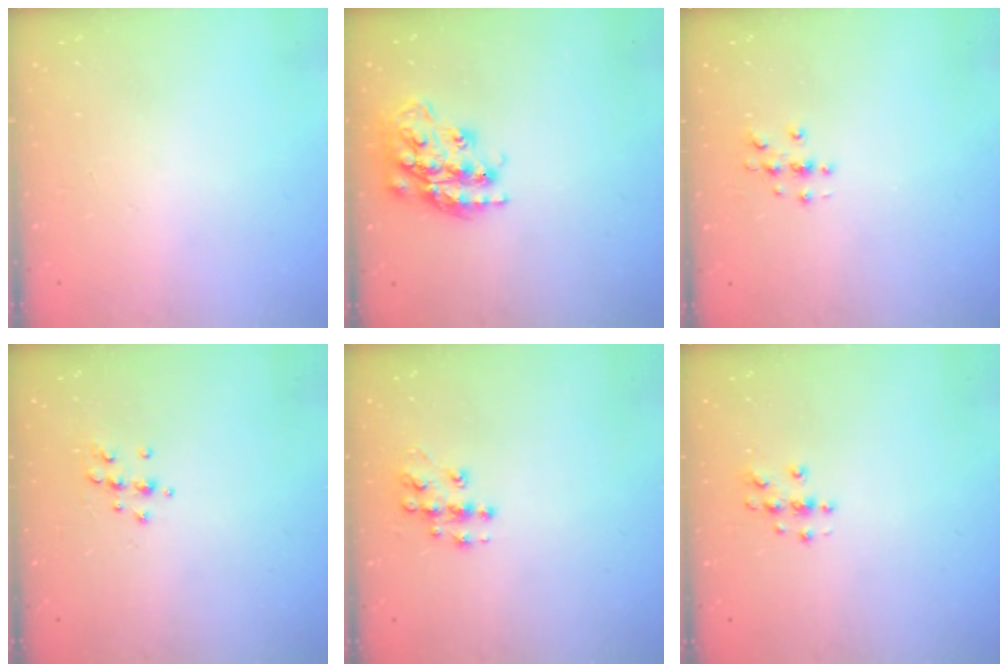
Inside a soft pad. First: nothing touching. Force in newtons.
{"total": 19.3, "press": 19.3, "slide": 1.4}
{"total": 3.0, "press": 3.0, "slide": 0.3}
{"total": 6.3, "press": 6.2, "slide": 0.9}
{"total": 9.4, "press": 9.4, "slide": 0.5}
{"total": 4.5, "press": 4.5, "slide": 0.5}